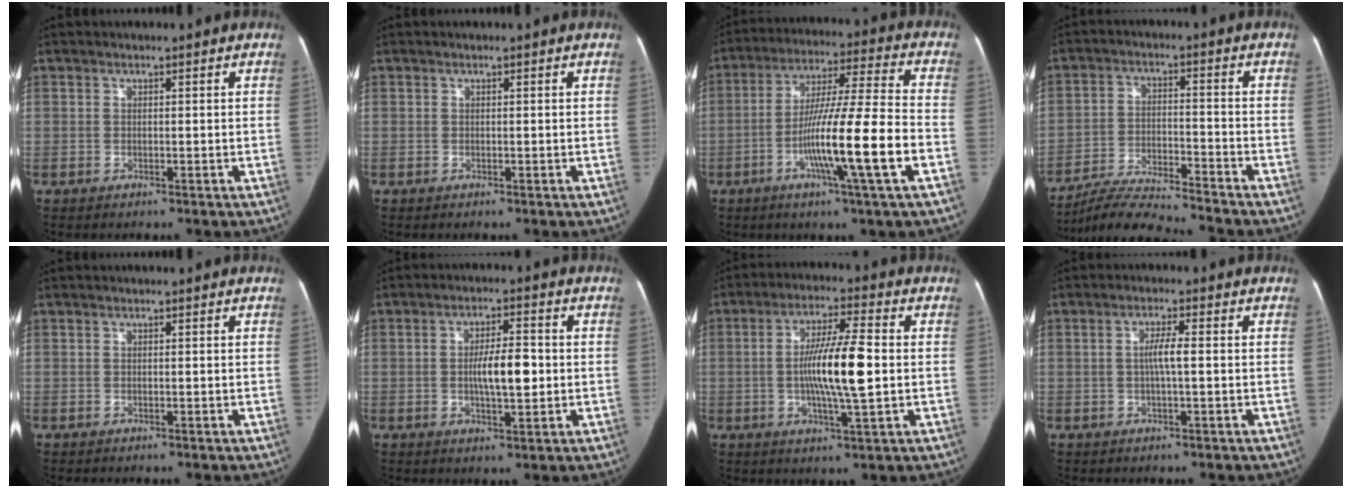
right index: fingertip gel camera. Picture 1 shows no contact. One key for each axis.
{"total": 0.0}
{"total": 15.9, "fx": -5.2, "fy": -0.9, "fz": 15.0, "tx": -0.262, "ty": -0.006, "tz": -0.093}
{"total": 10.5, "fx": -10.2, "fy": -0.7, "fz": 2.3, "tx": -0.043, "ty": 0.004, "tz": -0.185}
{"total": 0.0}
{"total": 7.2, "fx": -0.3, "fy": 2.1, "fz": 6.9, "tx": -0.123, "ty": 0.011, "tz": -0.004}
{"total": 11.6, "fx": -0.5, "fy": 1.2, "fz": 11.5, "tx": -0.213, "ty": 0.004, "tz": -0.011}
{"total": 3.5, "fx": -0.1, "fy": 0.4, "fz": 3.4, "tx": -0.065, "ty": 0.007, "tz": -0.001}